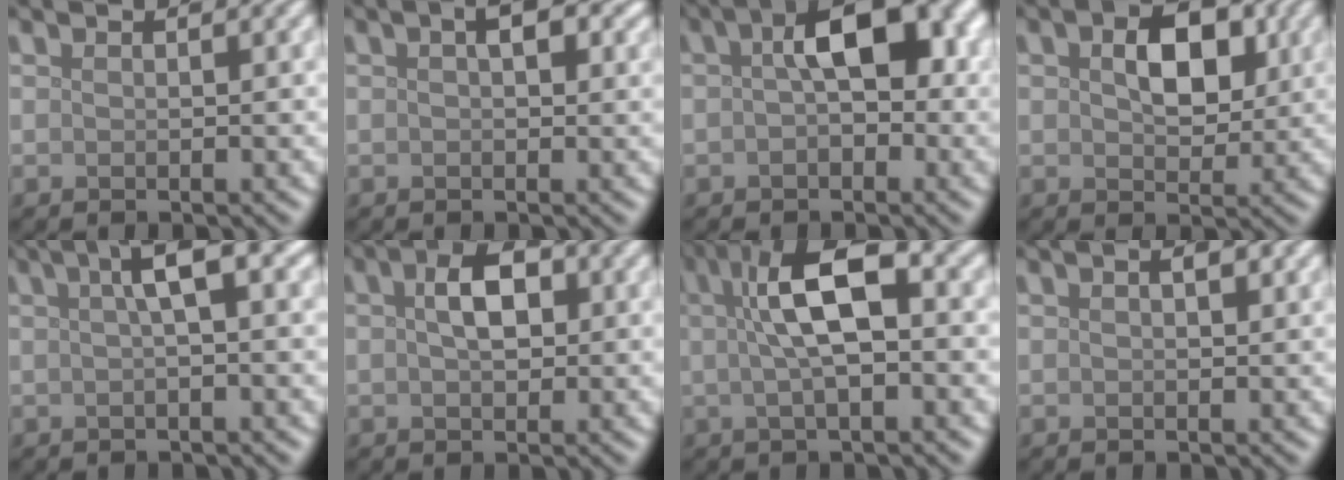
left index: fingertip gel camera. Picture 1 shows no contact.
{"total": 2.7, "force": [0.8, 1.4, 2.2], "torque": [-0.023, 0.006, 0.008]}
{"total": 6.9, "force": [0.8, 3.5, 5.9], "torque": [-0.072, 0.019, 0.001]}
{"total": 4.8, "force": [1.0, 3.0, 3.6], "torque": [-0.061, 0.002, 0.011]}
{"total": 3.8, "force": [1.0, 0.7, 3.6], "torque": [-0.054, 0.014, 0.012]}
{"total": 3.8, "force": [0.7, 2.2, 3.0], "torque": [-0.052, 0.010, 0.005]}
{"total": 7.2, "force": [1.1, 2.4, 6.7], "torque": [-0.115, 0.022, 0.009]}
{"total": 1.2, "force": [0.4, 0.4, 1.0], "torque": [-0.013, 0.001, 0.007]}